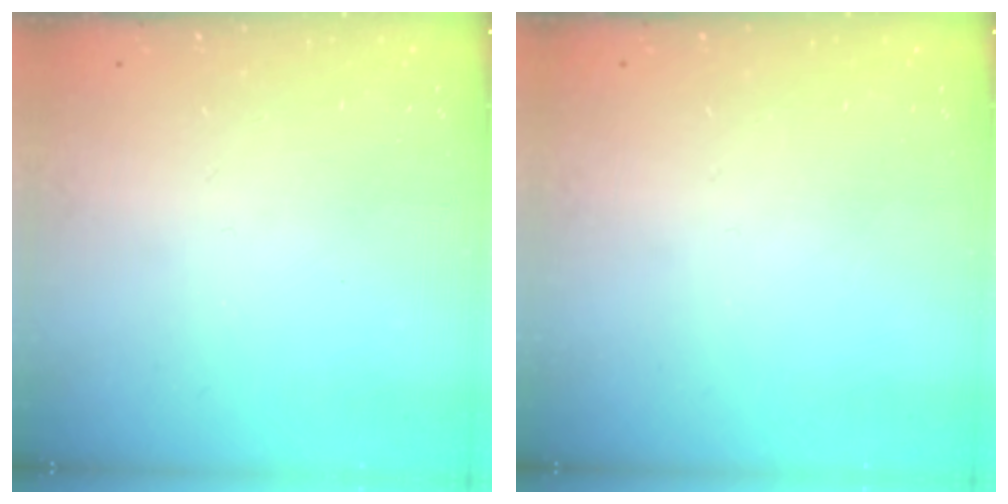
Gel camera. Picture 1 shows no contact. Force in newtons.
{"total": 0.0}